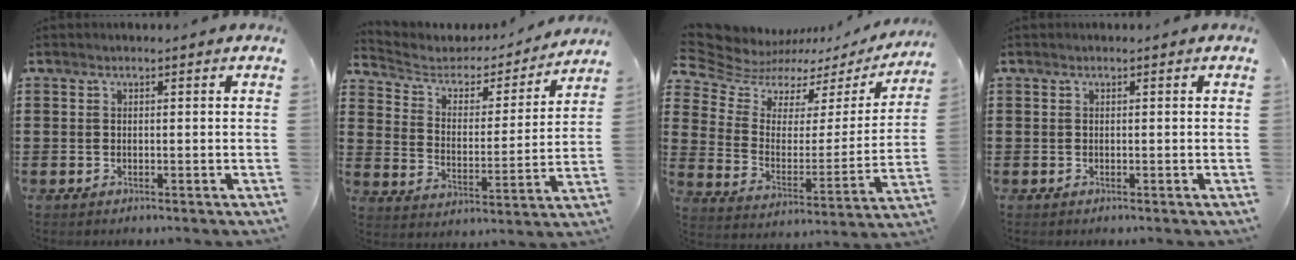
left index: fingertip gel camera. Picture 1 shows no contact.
{"total": 3.7, "force": [3.0, 2.1, 0.8], "torque": [-0.042, -0.020, 0.042]}
{"total": 5.7, "force": [4.9, 2.8, 1.1], "torque": [-0.059, -0.034, 0.083]}
{"total": 0.0}